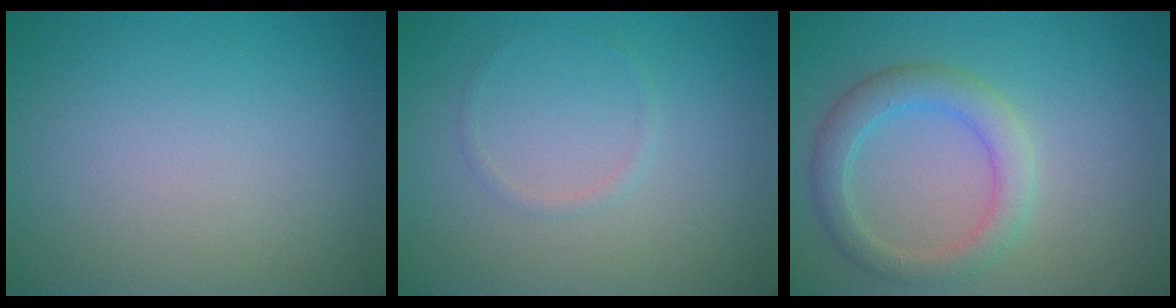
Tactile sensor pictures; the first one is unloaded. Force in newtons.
{"total": 0.7, "press": 0.7, "slide": 0.1}
{"total": 3.7, "press": 3.7, "slide": 0.1}